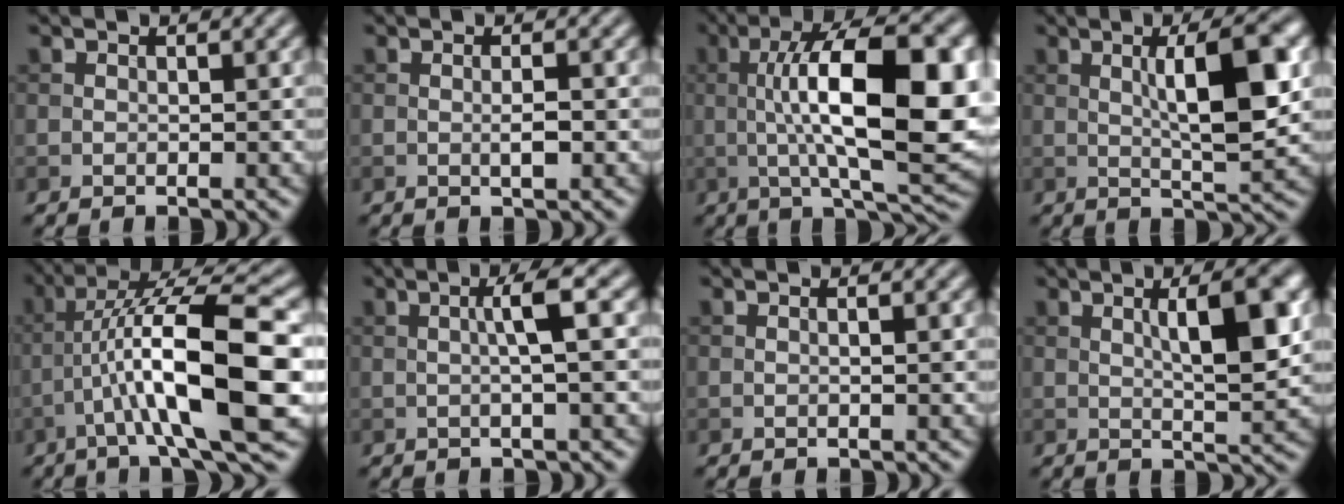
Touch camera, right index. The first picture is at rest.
{"total": 1.4, "force": [-0.2, 0.2, 1.4], "torque": [-0.025, -0.001, -0.004]}
{"total": 13.8, "force": [0.6, 4.2, 13.1], "torque": [-0.189, 0.006, 0.007]}
{"total": 7.1, "force": [1.0, 1.6, 6.9], "torque": [-0.103, 0.006, 0.016]}
{"total": 12.0, "force": [-2.3, 2.4, 11.6], "torque": [-0.204, 0.022, -0.035]}
{"total": 3.2, "force": [0.2, 0.3, 3.1], "torque": [-0.053, 0.006, 0.000]}
{"total": 0.7, "force": [0.0, 0.1, 0.7], "torque": [-0.011, -0.001, -0.002]}
{"total": 6.0, "force": [1.3, 1.4, 5.7], "torque": [-0.081, 0.007, 0.021]}